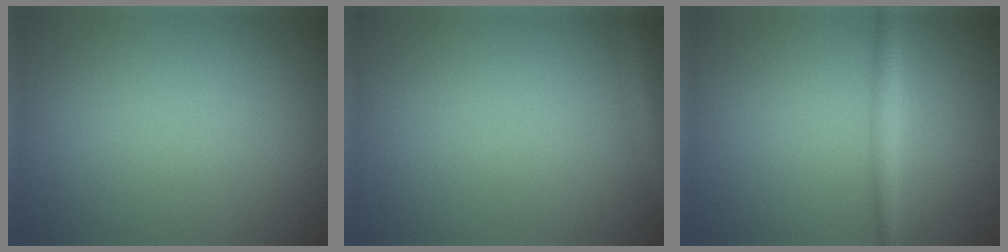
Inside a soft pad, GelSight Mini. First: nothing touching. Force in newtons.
{"total": 2.1, "press": 2.1, "slide": 0.1}
{"total": 1.9, "press": 1.9, "slide": 0.0}